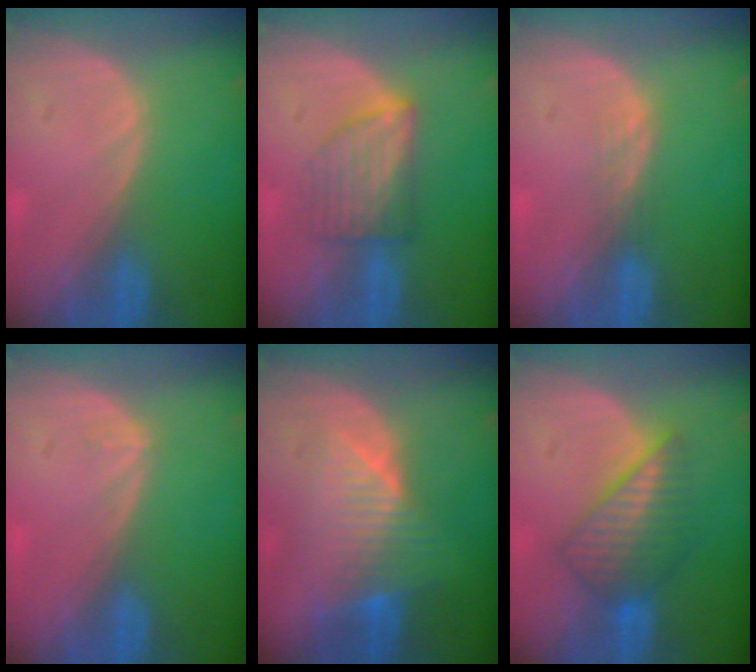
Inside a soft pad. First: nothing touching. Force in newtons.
{"total": 5.9, "press": 5.6, "slide": 1.8}
{"total": 1.5, "press": 1.5, "slide": 0.3}
{"total": 0.6, "press": 0.4, "slide": 0.5}
{"total": 8.1, "press": 6.9, "slide": 4.3}
{"total": 6.4, "press": 6.3, "slide": 0.7}